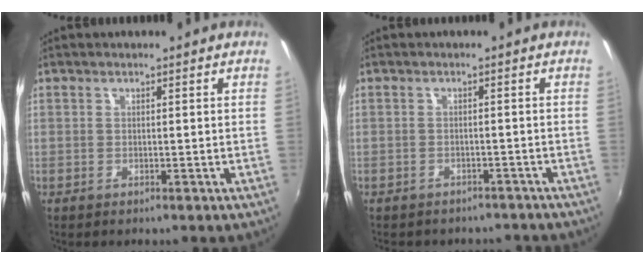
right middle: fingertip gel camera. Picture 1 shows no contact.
{"total": 6.5, "force": [-5.7, 2.6, 1.9], "torque": [-0.043, -0.015, -0.070]}